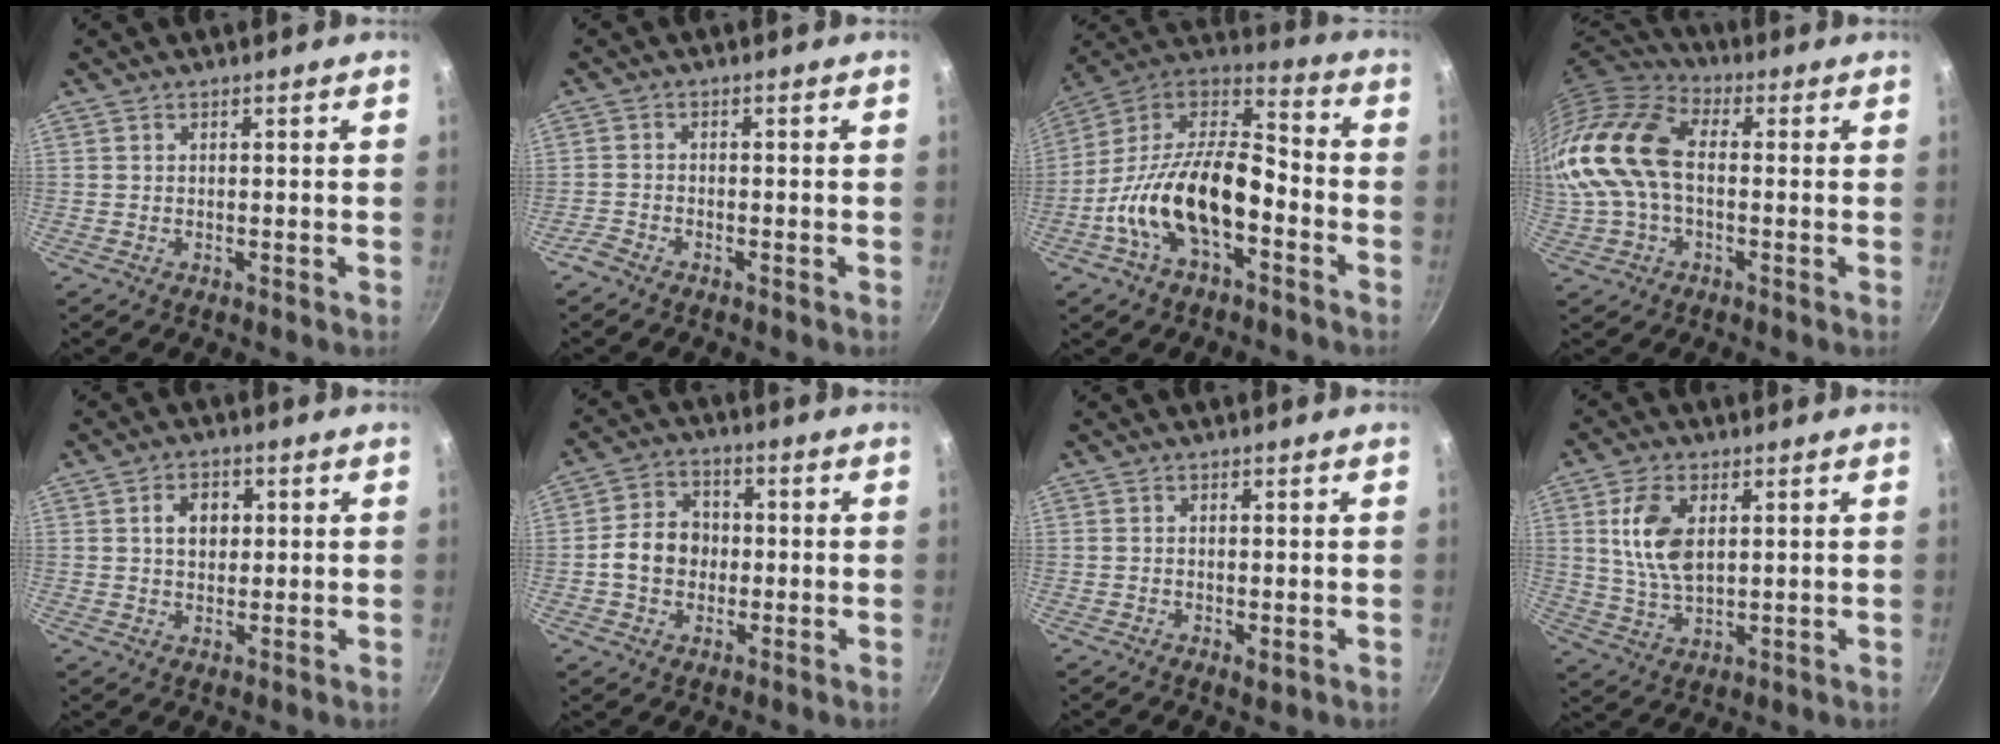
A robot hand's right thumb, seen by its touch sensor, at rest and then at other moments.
{"total": 2.0, "force": [-1.8, 0.7, 0.7], "torque": [-0.035, 0.015, -0.039]}
{"total": 20.9, "force": [-6.6, 10.6, 16.7], "torque": [-0.286, 0.061, -0.139]}
{"total": 20.4, "force": [0.4, 13.2, 15.6], "torque": [-0.335, 0.034, -0.004]}
{"total": 5.3, "force": [1.1, 4.0, 3.2], "torque": [-0.032, 0.004, 0.017]}
{"total": 8.9, "force": [-0.6, 7.3, 5.0], "torque": [-0.057, 0.019, -0.023]}
{"total": 1.3, "force": [-0.1, 0.6, 1.2], "torque": [-0.020, -0.005, -0.002]}
{"total": 9.8, "force": [2.5, 5.5, 7.8], "torque": [-0.144, -0.012, 0.050]}